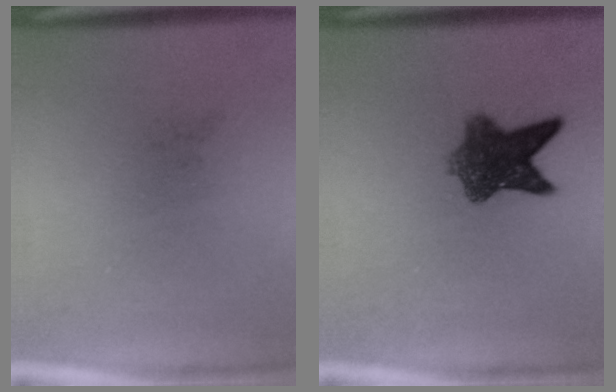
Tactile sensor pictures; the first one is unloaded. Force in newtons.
{"total": 7.1}